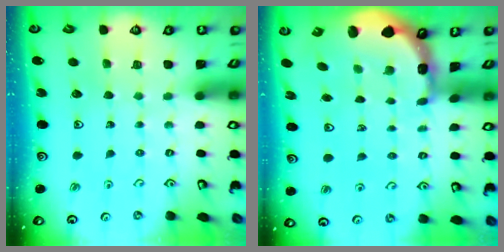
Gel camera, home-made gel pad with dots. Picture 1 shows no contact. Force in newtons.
{"total": 2.2, "press": 2.0, "slide": 1.0}